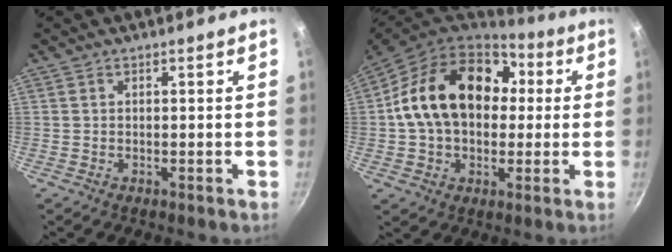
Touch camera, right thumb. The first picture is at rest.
{"total": 21.6, "force": [2.9, 15.6, 14.7], "torque": [-0.229, 0.038, 0.043]}